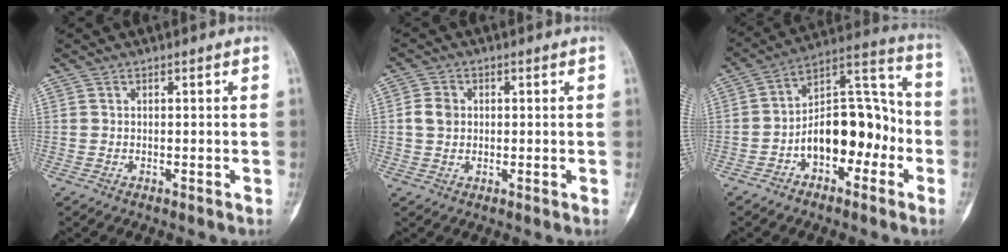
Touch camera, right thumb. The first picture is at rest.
{"total": 3.7, "force": [0.3, 3.1, 2.0], "torque": [-0.031, 0.004, 0.003]}
{"total": 15.5, "force": [-4.5, 9.1, 11.7], "torque": [-0.146, 0.063, -0.076]}